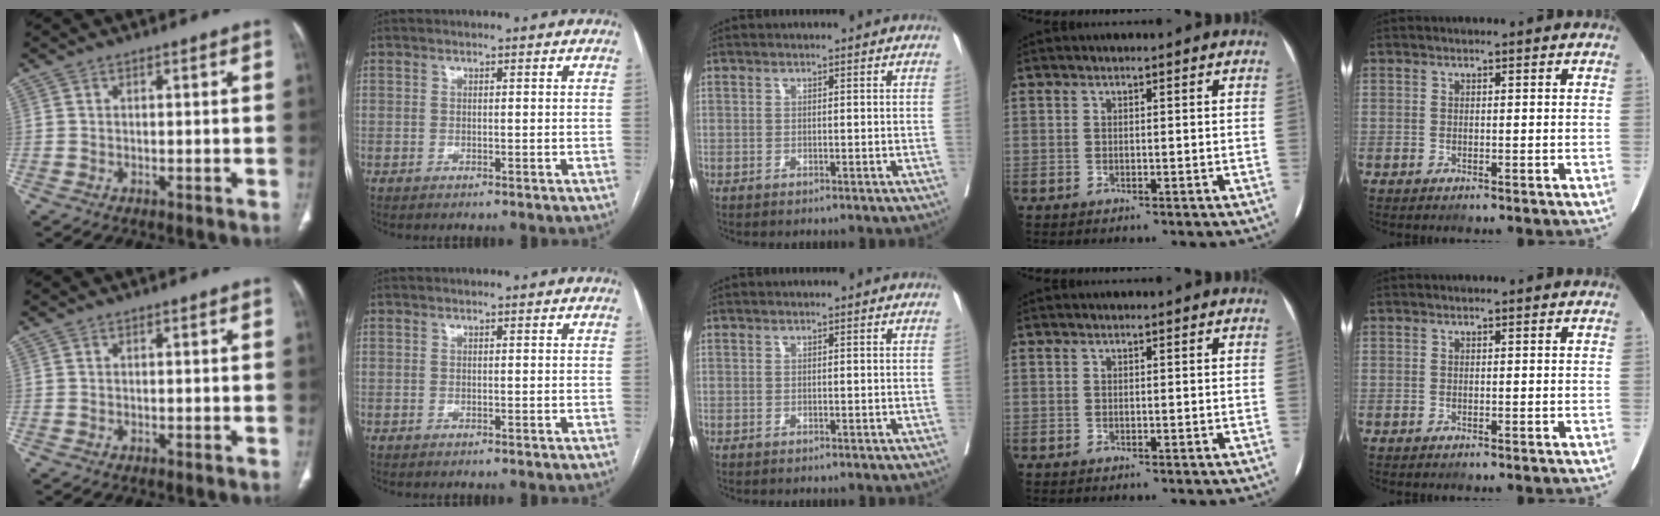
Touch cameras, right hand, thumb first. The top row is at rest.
{}